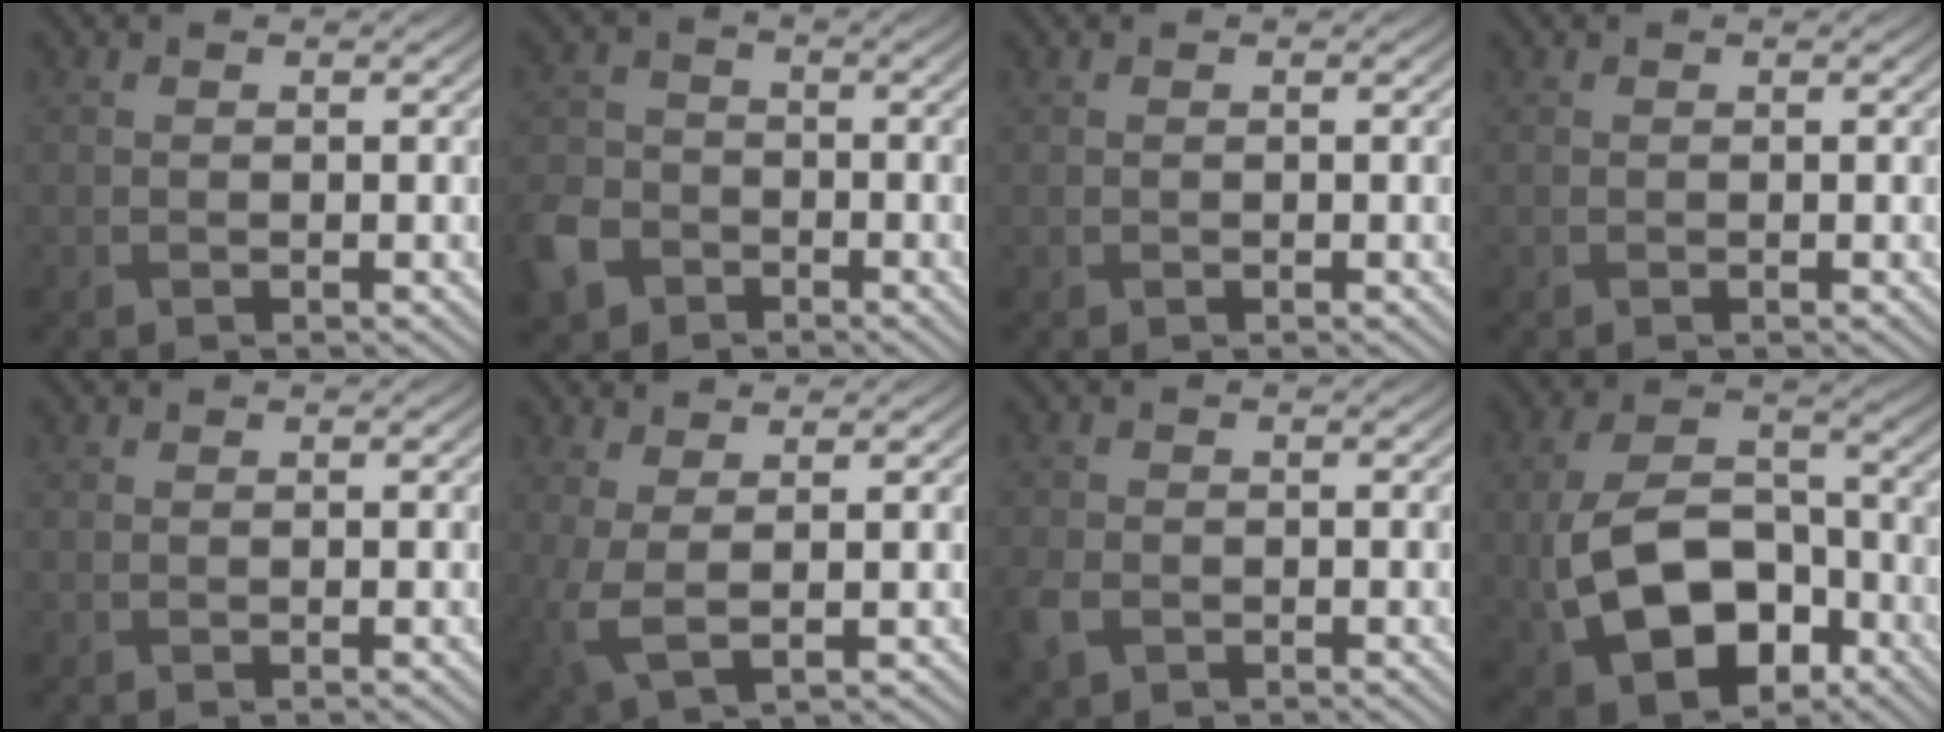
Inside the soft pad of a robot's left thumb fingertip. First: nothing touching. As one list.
[{"total": 6.7, "force": [-3.8, 4.9, 2.7], "torque": [-0.080, -0.011, -0.090]}, {"total": 0.0}, {"total": 0.0}, {"total": 0.0}, {"total": 4.0, "force": [0.7, 1.5, 3.7], "torque": [-0.088, -0.002, 0.012]}, {"total": 3.4, "force": [-1.5, 2.4, 1.7], "torque": [-0.052, -0.013, -0.037]}, {"total": 12.7, "force": [-3.6, 8.1, 9.1], "torque": [-0.205, -0.020, -0.061]}]